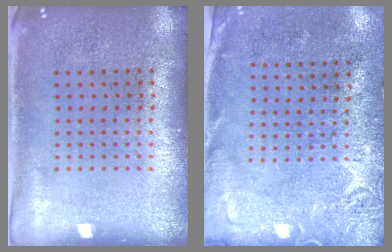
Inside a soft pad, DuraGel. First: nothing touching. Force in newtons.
{"total": 2.8, "press": 2.3, "slide": 1.5}